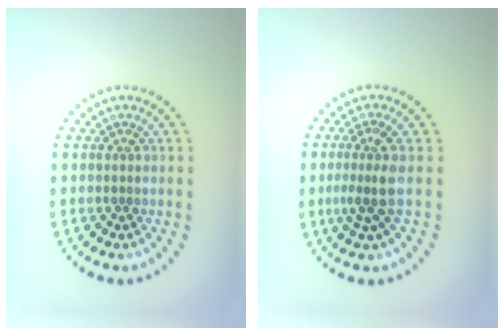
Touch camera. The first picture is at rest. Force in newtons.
{"total": 2.8, "press": 2.0, "slide": 2.0}